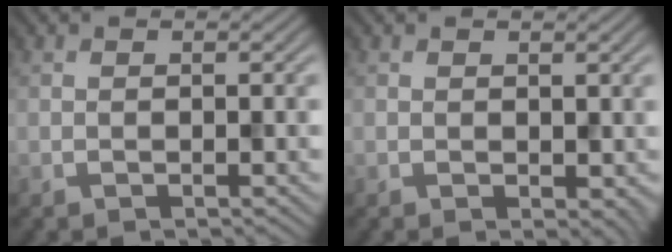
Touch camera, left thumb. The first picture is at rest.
{"total": 1.1, "force": [0.2, 0.8, 0.7], "torque": [-0.013, -0.008, 0.006]}